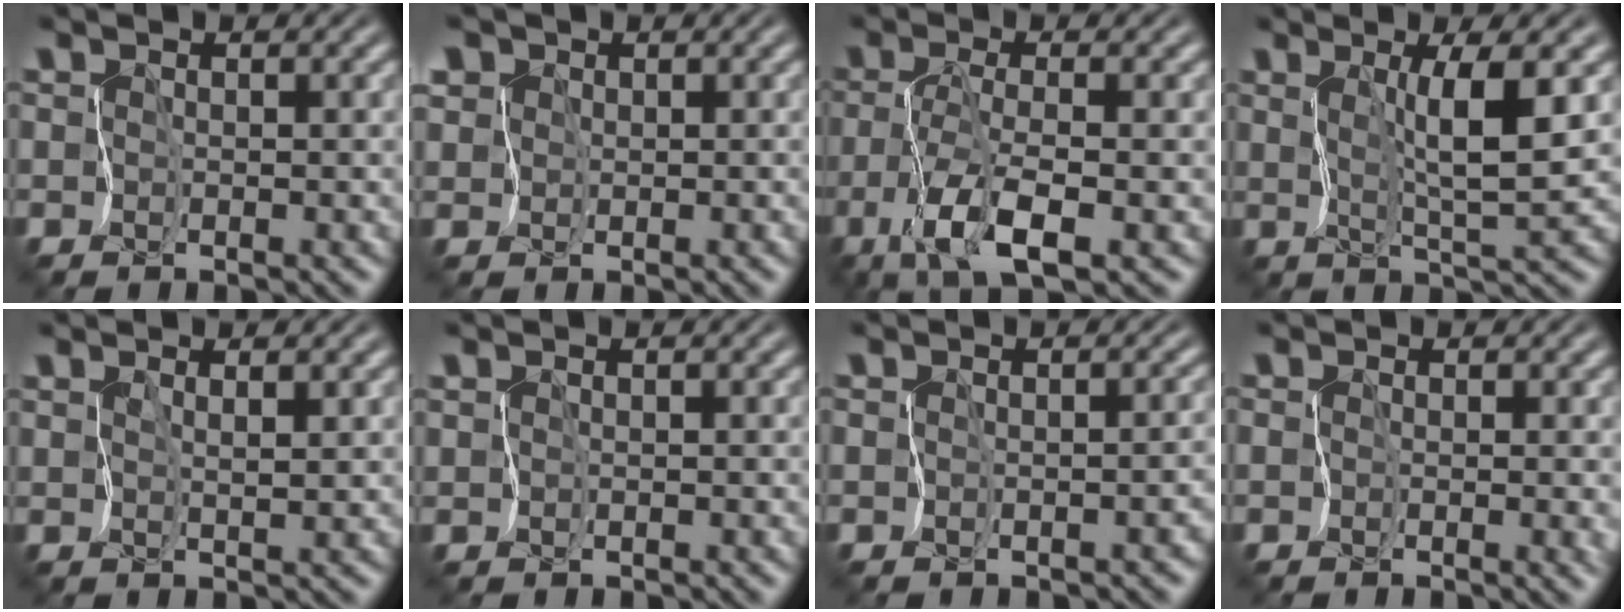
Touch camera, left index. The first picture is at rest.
{"total": 5.1, "force": [2.7, 3.8, 2.0], "torque": [-0.042, 0.020, 0.023]}
{"total": 4.4, "force": [-1.9, 0.4, 4.0], "torque": [-0.092, -0.004, -0.035]}
{"total": 3.5, "force": [1.2, -0.1, 3.3], "torque": [-0.064, -0.004, 0.025]}
{"total": 1.3, "force": [0.9, -0.1, 0.9], "torque": [-0.016, -0.003, 0.021]}
{"total": 0.0}
{"total": 2.4, "force": [-1.5, 1.5, 1.2], "torque": [0.017, -0.001, -0.013]}
{"total": 2.1, "force": [-0.3, 1.1, 1.7], "torque": [-0.012, -0.009, -0.004]}